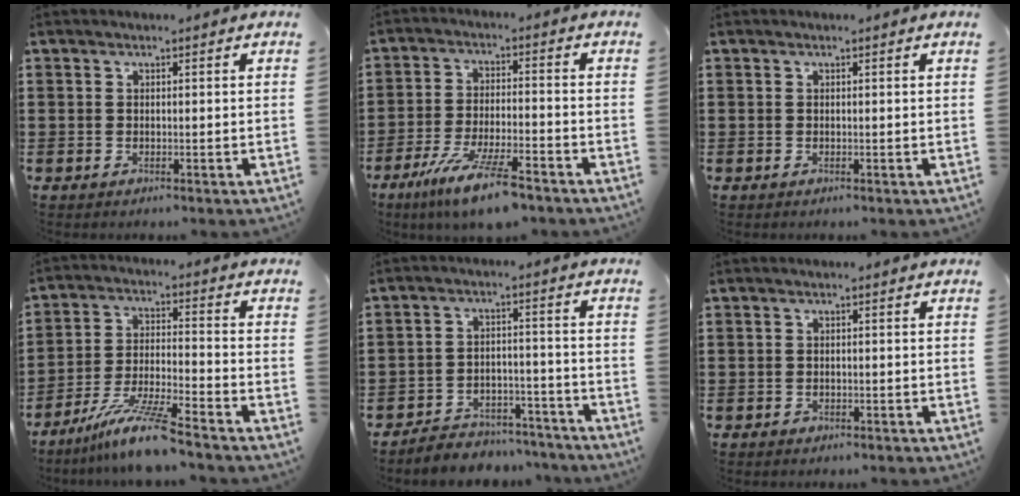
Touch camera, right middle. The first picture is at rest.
{"total": 9.5, "force": [-7.0, 1.0, 6.3], "torque": [-0.135, -0.009, -0.136]}
{"total": 0.0}
{"total": 9.4, "force": [-7.6, -0.1, 5.5], "torque": [-0.115, -0.010, -0.150]}
{"total": 5.1, "force": [-5.0, 0.9, 0.2], "torque": [-0.003, 0.014, -0.105]}
{"total": 0.7, "force": [-0.6, 0.3, 0.2], "torque": [-0.005, 0.000, -0.013]}